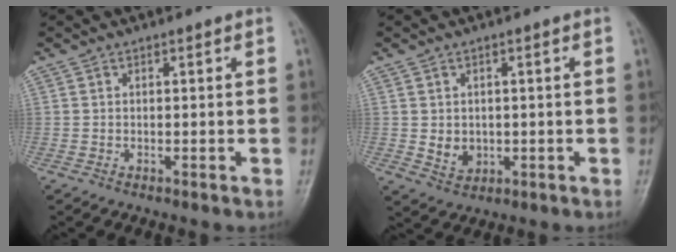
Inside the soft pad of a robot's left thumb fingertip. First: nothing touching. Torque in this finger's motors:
{"motor_torque": [-0.04, 0.04, 0.02, -0.01, 0.00]}